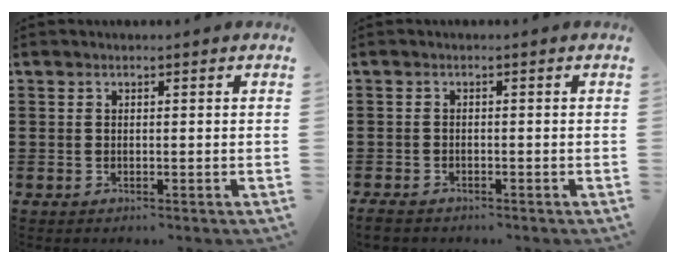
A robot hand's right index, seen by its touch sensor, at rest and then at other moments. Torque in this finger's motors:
{"motor_torque": [-1.03, 1.11, -0.02, -0.03]}